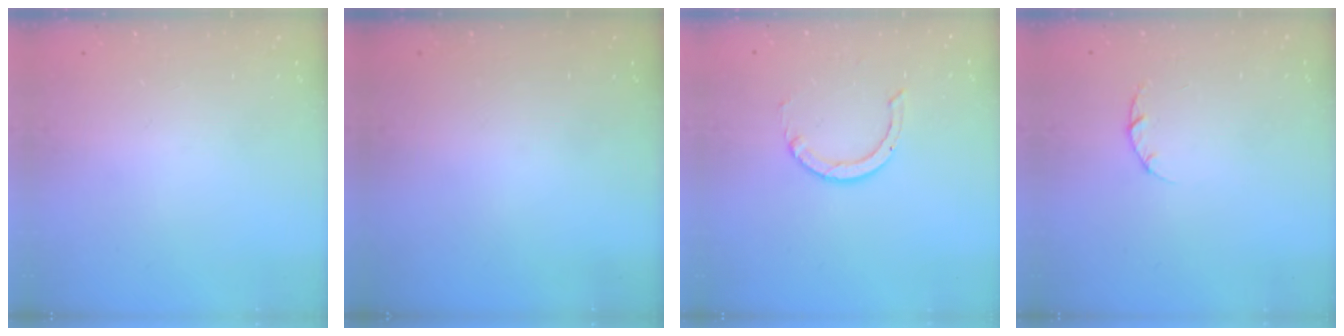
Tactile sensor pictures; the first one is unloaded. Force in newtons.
{"total": 0.0}
{"total": 2.8, "press": 2.8, "slide": 0.2}
{"total": 3.0, "press": 3.0, "slide": 0.4}